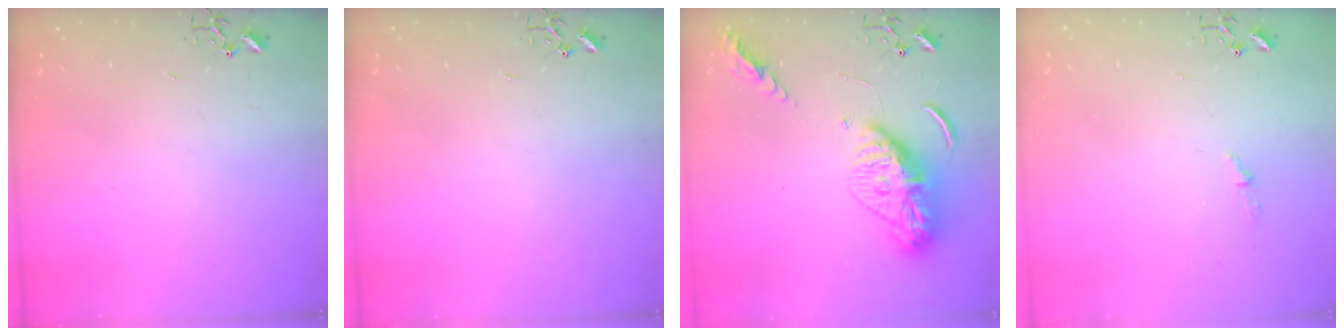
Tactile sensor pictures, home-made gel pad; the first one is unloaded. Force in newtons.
{"total": 0.0}
{"total": 13.5, "press": 13.5, "slide": 1.2}
{"total": 3.8, "press": 3.7, "slide": 0.5}